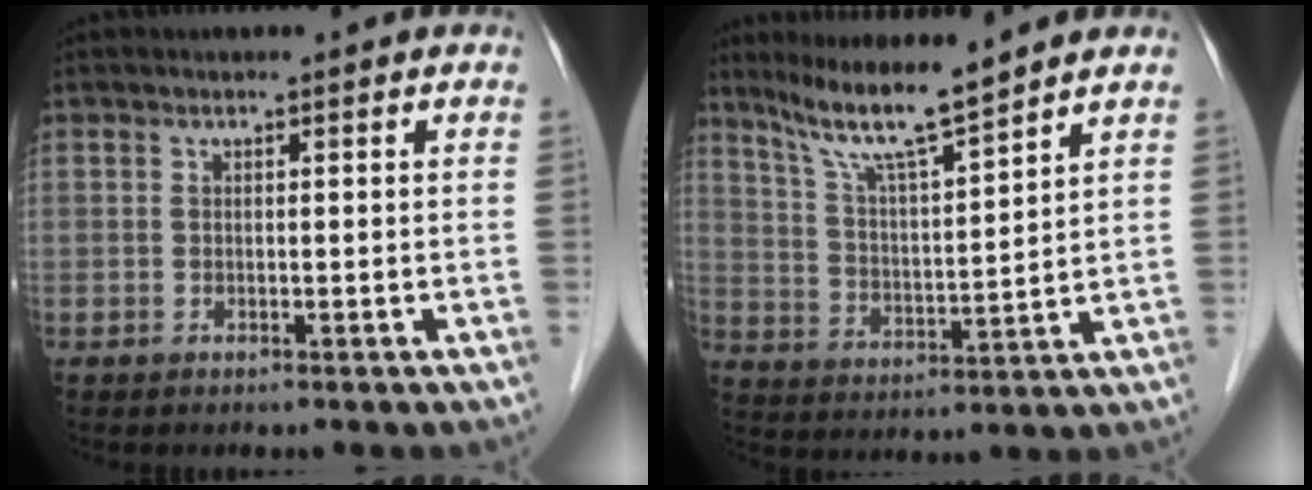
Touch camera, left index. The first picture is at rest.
{"total": 9.7, "force": [8.4, -0.8, 4.9], "torque": [-0.094, -0.005, 0.156]}